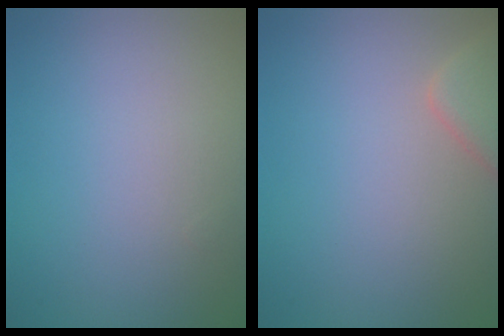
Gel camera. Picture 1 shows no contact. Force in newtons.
{"total": 3.0, "press": 3.0, "slide": 0.3}